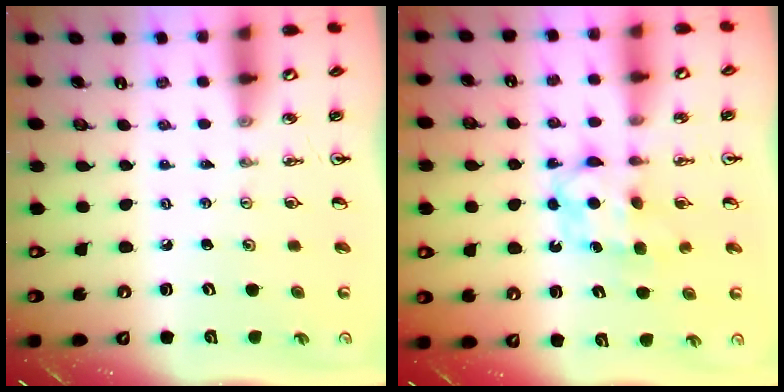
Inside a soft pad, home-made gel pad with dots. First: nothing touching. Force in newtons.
{"total": 7.2, "press": 7.2, "slide": 0.4}